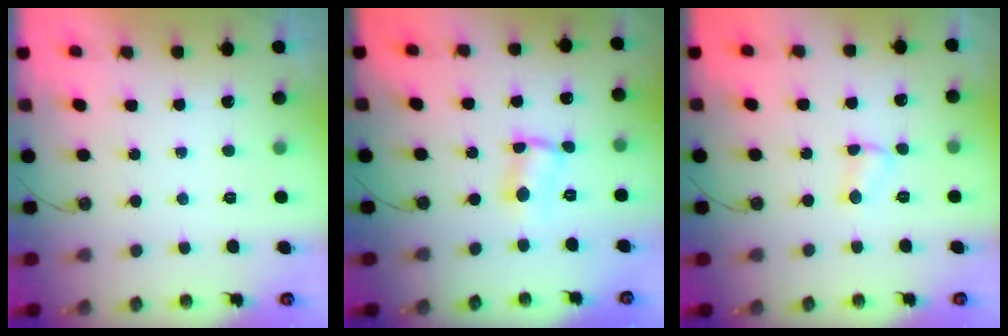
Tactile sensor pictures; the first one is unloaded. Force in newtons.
{"total": 1.8, "press": 1.6, "slide": 0.7}
{"total": 4.3, "press": 4.3, "slide": 0.6}